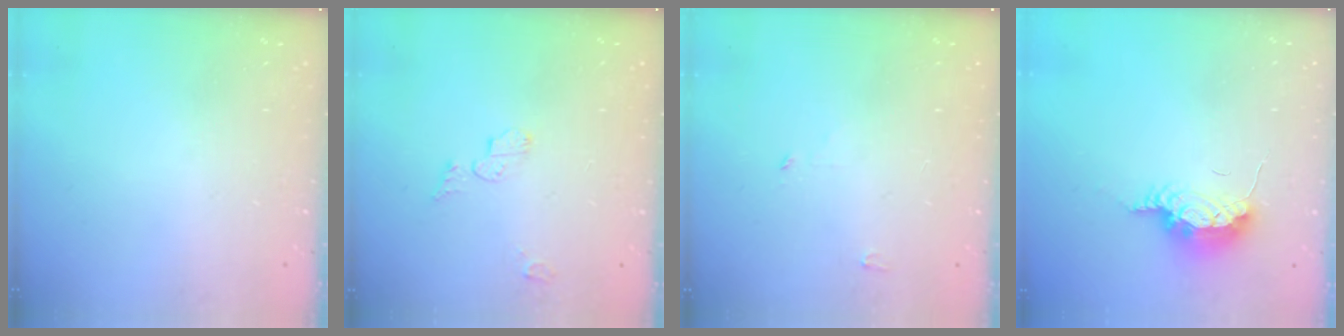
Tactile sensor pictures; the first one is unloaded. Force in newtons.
{"total": 4.8, "press": 4.8, "slide": 0.5}
{"total": 2.7, "press": 2.7, "slide": 0.3}
{"total": 12.0, "press": 9.0, "slide": 8.0}